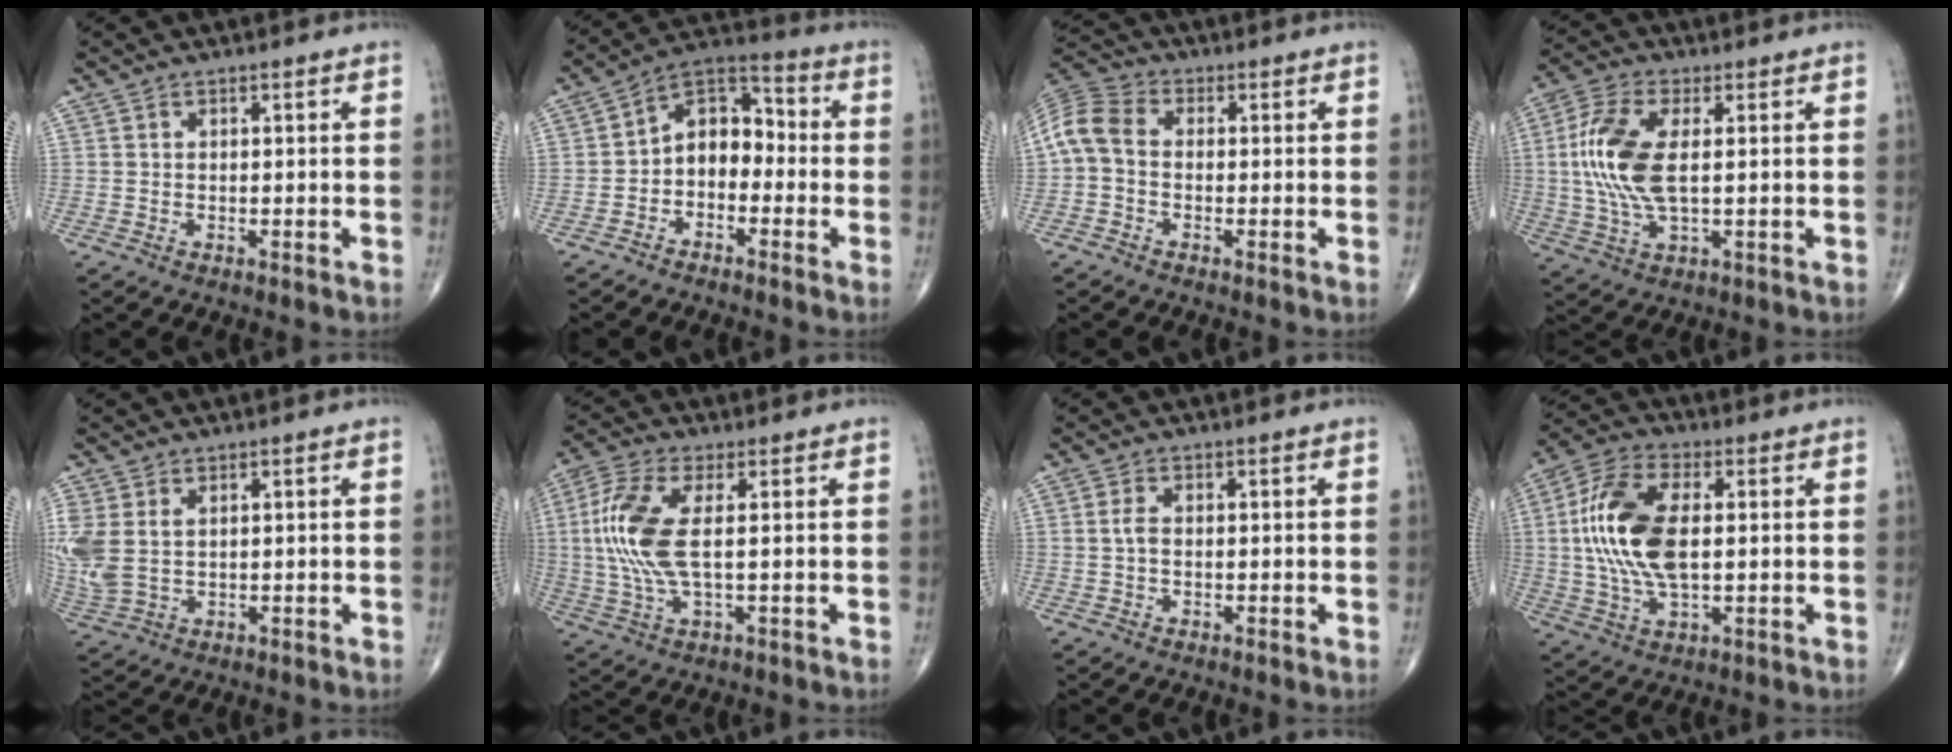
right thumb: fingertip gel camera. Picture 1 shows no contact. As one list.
[{"total": 8.5, "force": [-1.9, 6.0, 5.7], "torque": [-0.064, 0.042, -0.053]}, {"total": 7.3, "force": [-0.6, 5.1, 5.2], "torque": [-0.105, 0.021, -0.031]}, {"total": 12.5, "force": [1.1, 5.4, 11.2], "torque": [-0.257, 0.001, 0.021]}, {"total": 8.4, "force": [1.7, 5.5, 6.1], "torque": [-0.165, 0.003, 0.048]}, {"total": 11.5, "force": [1.0, 4.1, 10.6], "torque": [-0.265, 0.002, 0.018]}, {"total": 2.0, "force": [0.0, 1.0, 1.7], "torque": [-0.037, 0.003, -0.001]}, {"total": 16.3, "force": [1.6, 7.8, 14.3], "torque": [-0.307, 0.005, 0.028]}]